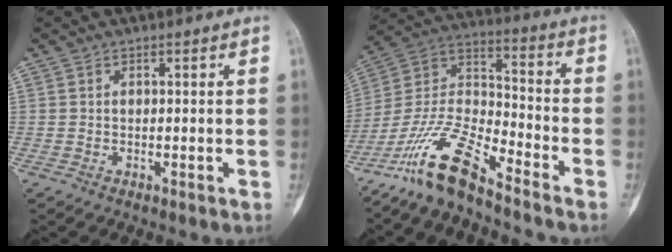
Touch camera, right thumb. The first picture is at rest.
{"total": 14.0, "force": [-11.0, 3.2, 8.0], "torque": [-0.164, 0.076, -0.217]}